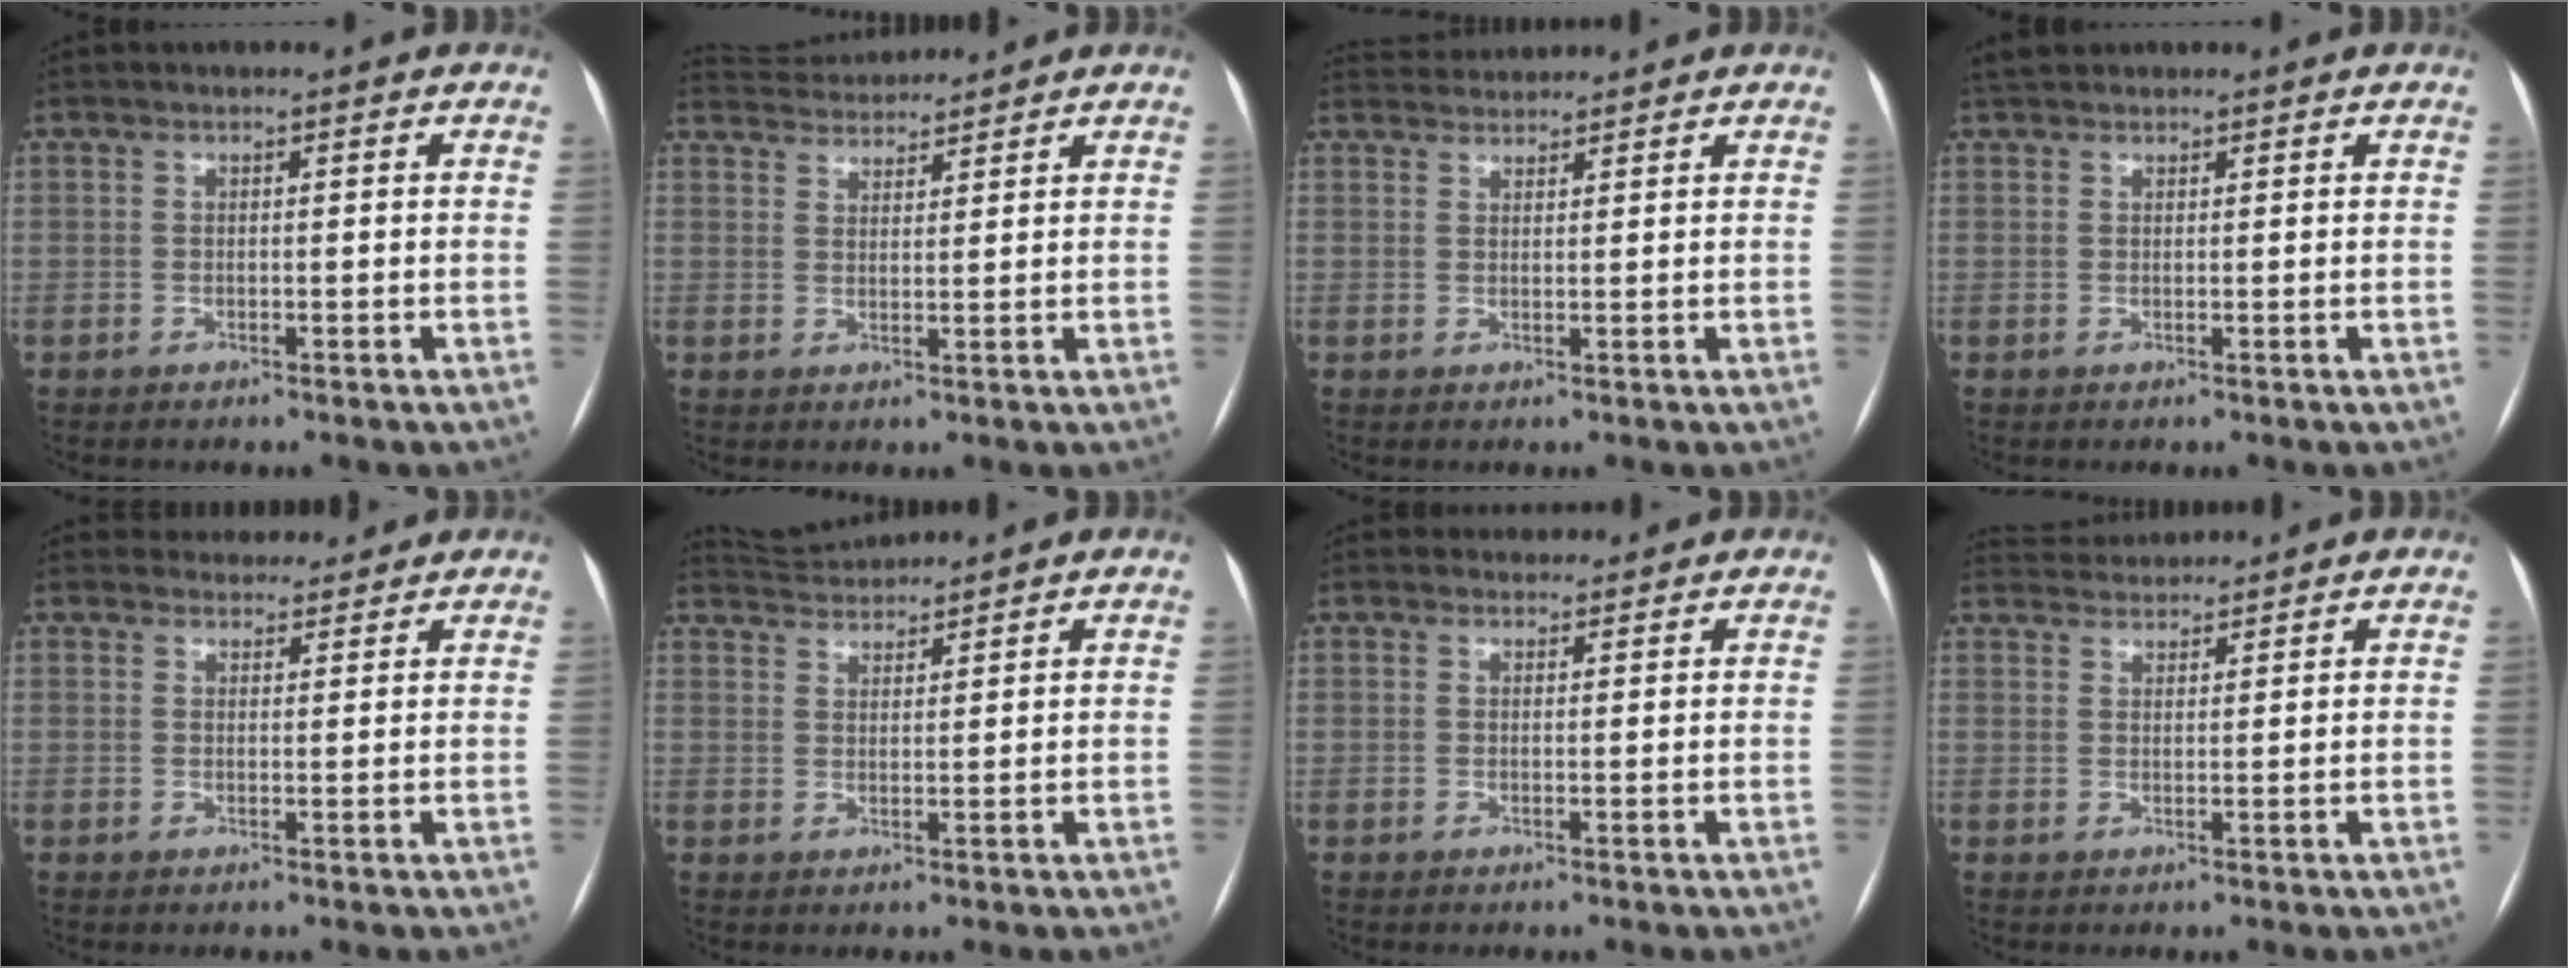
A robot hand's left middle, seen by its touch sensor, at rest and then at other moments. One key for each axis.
{"total": 6.6, "fx": 6.5, "fy": 0.5, "fz": 0.8, "tx": -0.024, "ty": 0.028, "tz": 0.107}
{"total": 3.7, "fx": 3.7, "fy": 0.3, "fz": -0.1, "tx": -0.005, "ty": 0.028, "tz": 0.069}
{"total": 2.4, "fx": 2.0, "fy": 1.0, "fz": 0.7, "tx": -0.017, "ty": 0.026, "tz": 0.035}
{"total": 4.6, "fx": 4.3, "fy": 1.6, "fz": 0.0, "tx": 0.006, "ty": 0.013, "tz": 0.054}
{"total": 4.5, "fx": 4.5, "fy": -0.1, "fz": -0.1, "tx": -0.007, "ty": 0.021, "tz": 0.083}
{"total": 2.2, "fx": 2.0, "fy": 0.8, "fz": -0.2, "tx": 0.004, "ty": 0.011, "tz": 0.027}
{"total": 4.8, "fx": 4.8, "fy": 0.4, "fz": 0.3, "tx": -0.012, "ty": 0.030, "tz": 0.082}